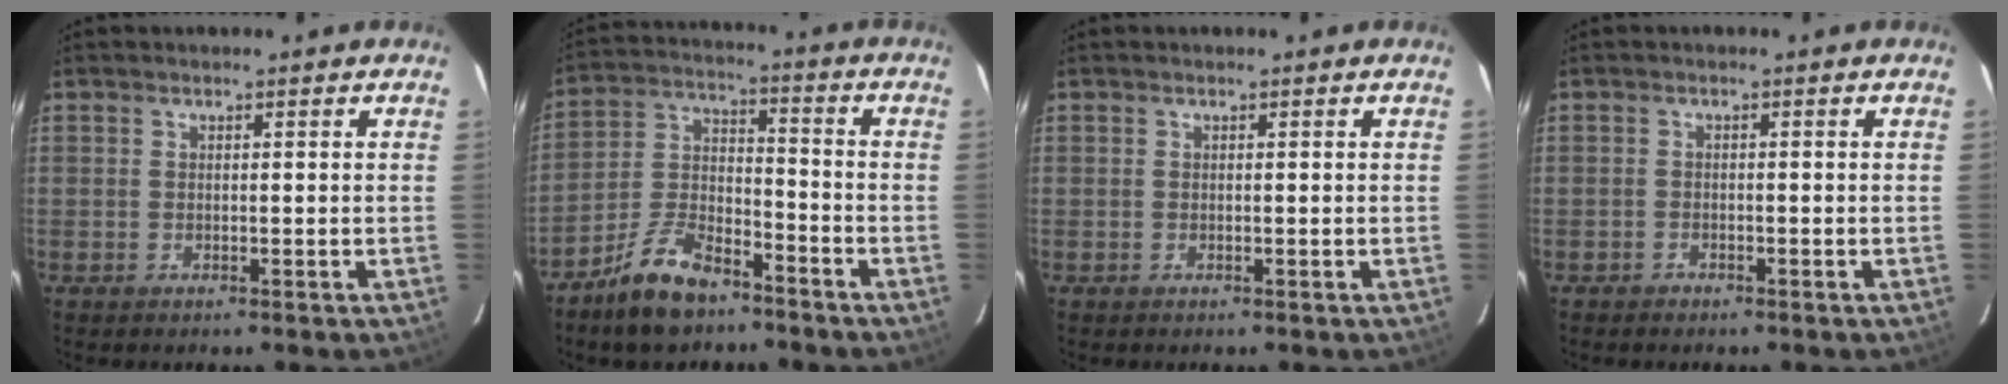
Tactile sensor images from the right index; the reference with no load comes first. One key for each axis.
{"total": 11.5, "fx": -8.3, "fy": 4.9, "fz": 6.2, "tx": -0.136, "ty": 0.014, "tz": -0.156}
{"total": 0.0}
{"total": 1.1, "fx": -1.0, "fy": 0.6, "fz": 0.0, "tx": -0.004, "ty": 0.004, "tz": -0.017}